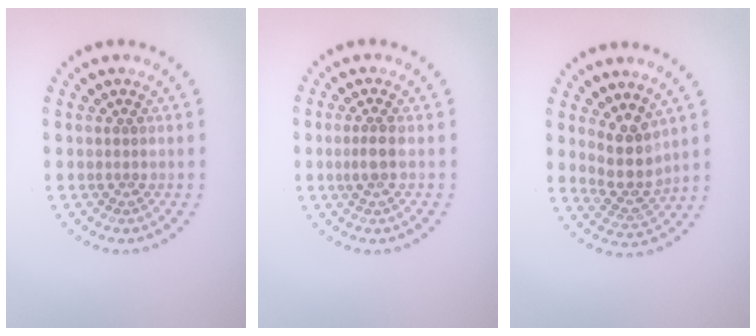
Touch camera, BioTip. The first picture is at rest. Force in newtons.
{"total": 1.6, "press": 1.4, "slide": 0.8}
{"total": 3.4, "press": 2.9, "slide": 1.9}